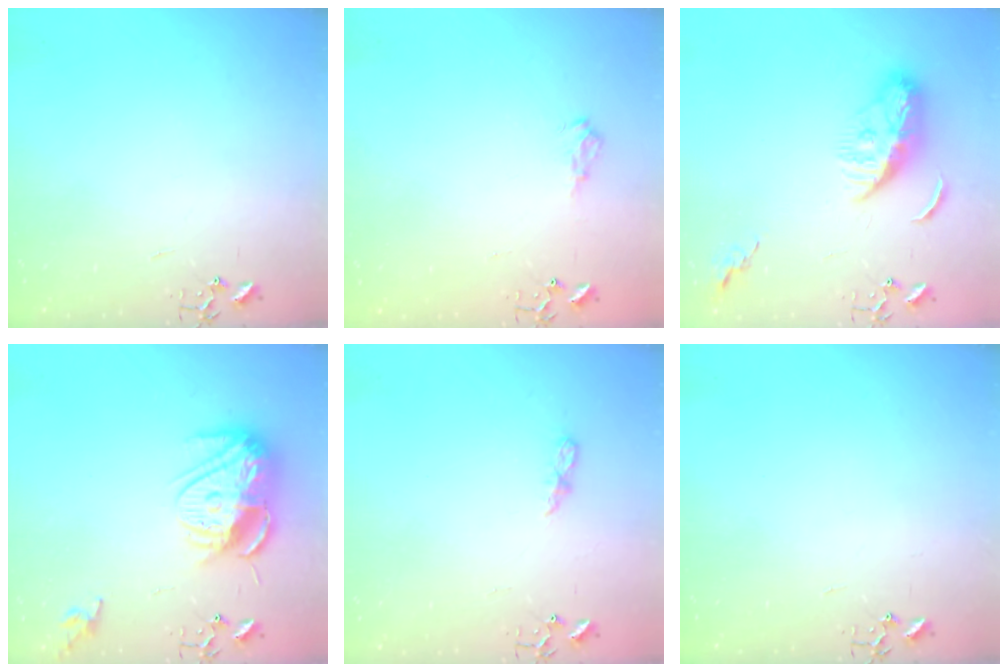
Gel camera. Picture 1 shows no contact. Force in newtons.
{"total": 7.4, "press": 7.4, "slide": 0.9}
{"total": 9.4, "press": 9.4, "slide": 1.0}
{"total": 15.3, "press": 15.3, "slide": 0.9}
{"total": 4.6, "press": 4.6, "slide": 0.6}
{"total": 0.0}